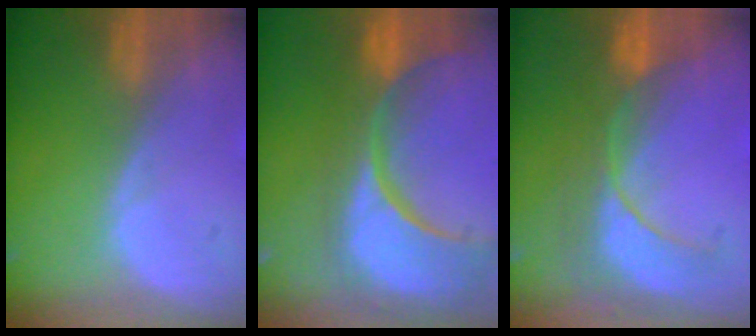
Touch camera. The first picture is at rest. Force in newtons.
{"total": 15.5, "press": 12.2, "slide": 9.6}
{"total": 8.5, "press": 7.9, "slide": 3.3}